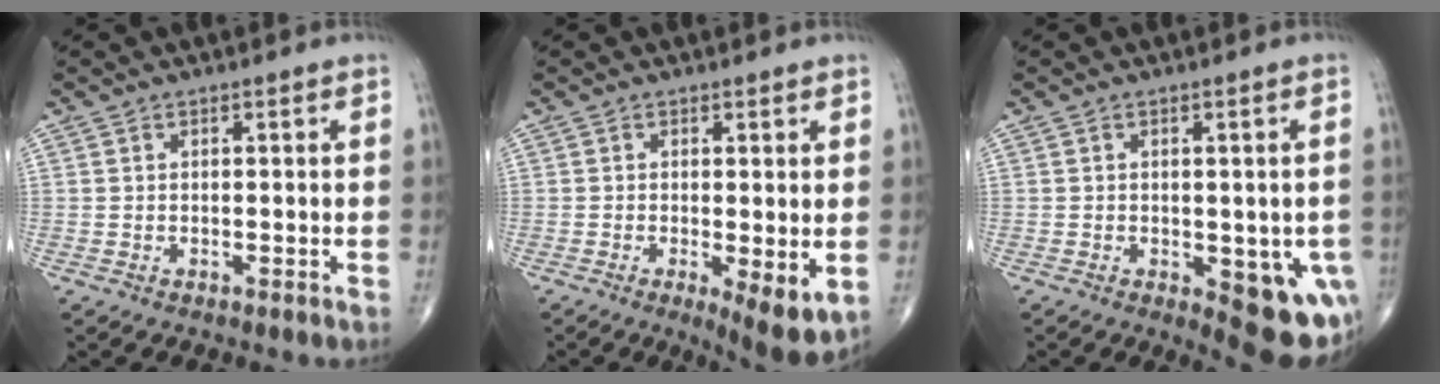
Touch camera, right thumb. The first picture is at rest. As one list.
[{"total": 6.9, "force": [-1.2, 2.0, 6.4], "torque": [-0.098, -0.023, -0.018]}, {"total": 11.7, "force": [-3.6, 5.2, 9.8], "torque": [-0.095, -0.009, -0.032]}]